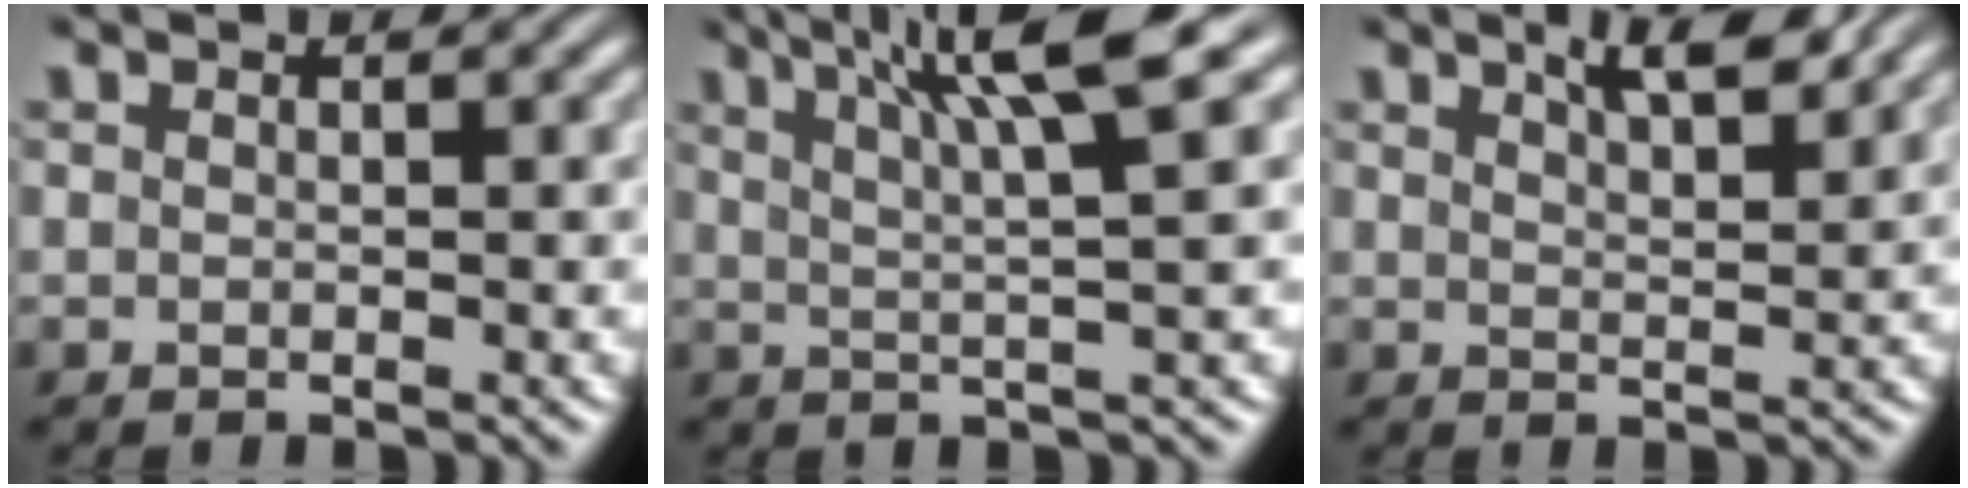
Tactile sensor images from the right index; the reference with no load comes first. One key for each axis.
{"total": 5.9, "fx": 3.3, "fy": 0.1, "fz": 4.9, "tx": -0.078, "ty": 0.013, "tz": 0.051}
{"total": 3.5, "fx": 2.5, "fy": 0.3, "fz": 2.4, "tx": -0.033, "ty": -0.001, "tz": 0.045}